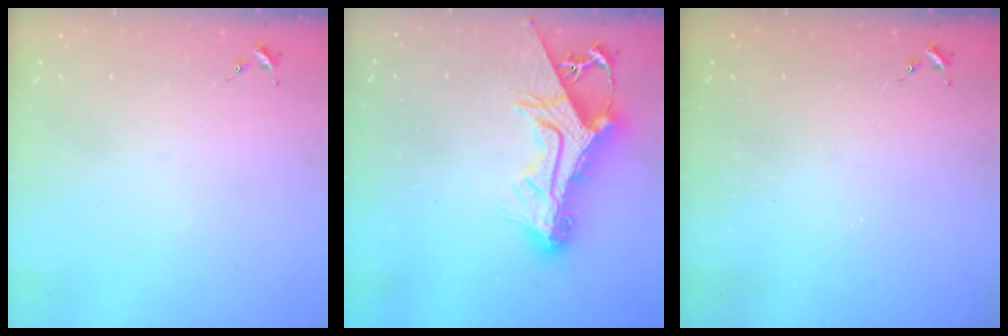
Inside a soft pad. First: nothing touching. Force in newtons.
{"total": 17.0, "press": 16.9, "slide": 1.8}
{"total": 0.0}